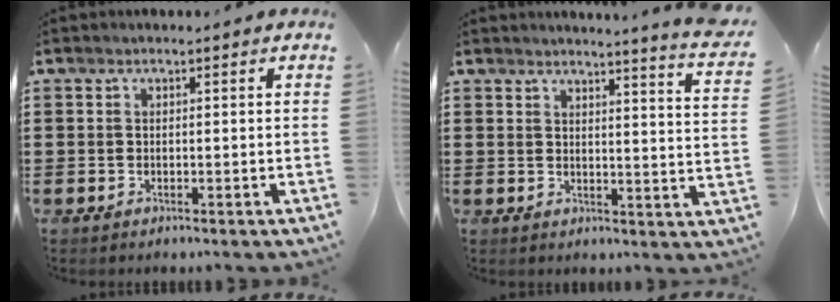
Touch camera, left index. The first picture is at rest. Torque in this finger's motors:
{"motor_torque": [2.14, 0.00, 0.10, 0.06]}